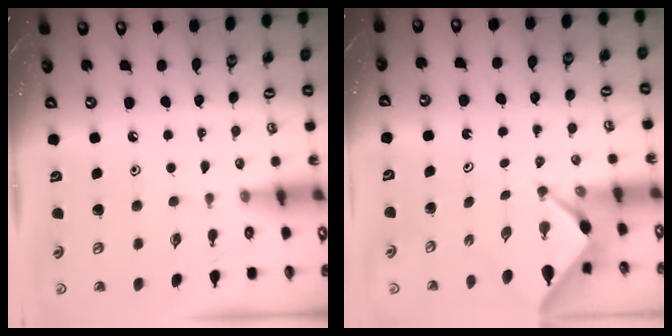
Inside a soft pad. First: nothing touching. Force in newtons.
{"total": 2.2, "press": 2.2, "slide": 0.3}